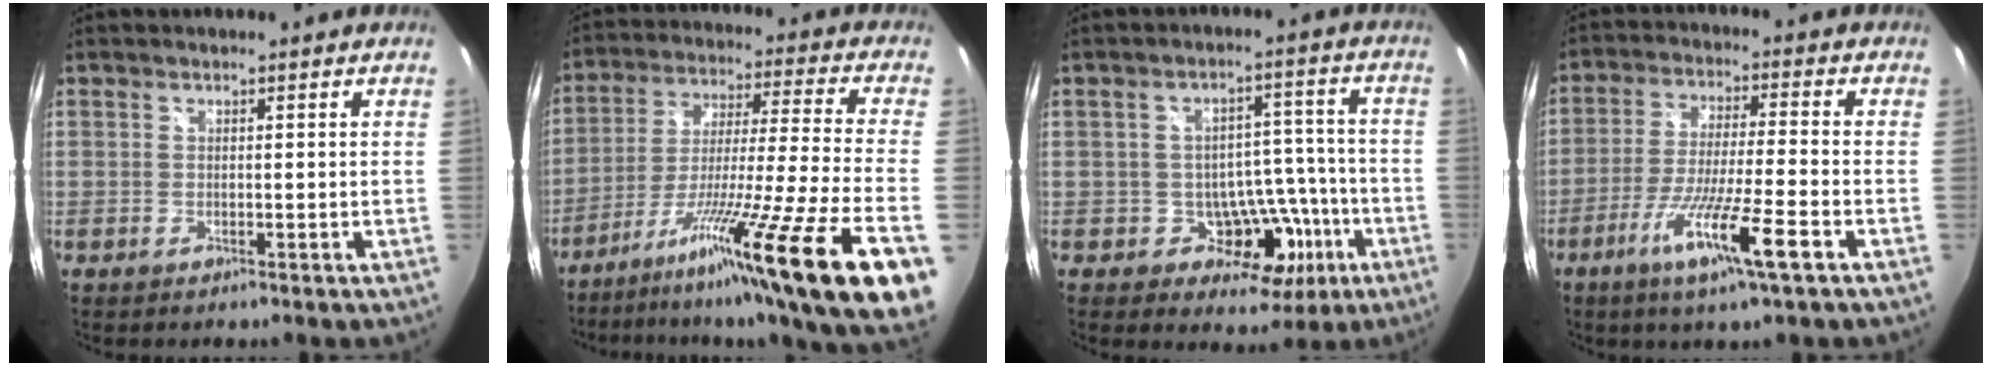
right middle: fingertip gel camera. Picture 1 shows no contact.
{"total": 23.8, "force": [-15.3, -1.3, 18.2], "torque": [-0.267, -0.061, -0.242]}
{"total": 9.3, "force": [-3.9, 7.4, 4.2], "torque": [-0.059, 0.030, -0.038]}
{"total": 11.9, "force": [-6.3, 0.0, 10.1], "torque": [-0.200, -0.019, -0.115]}